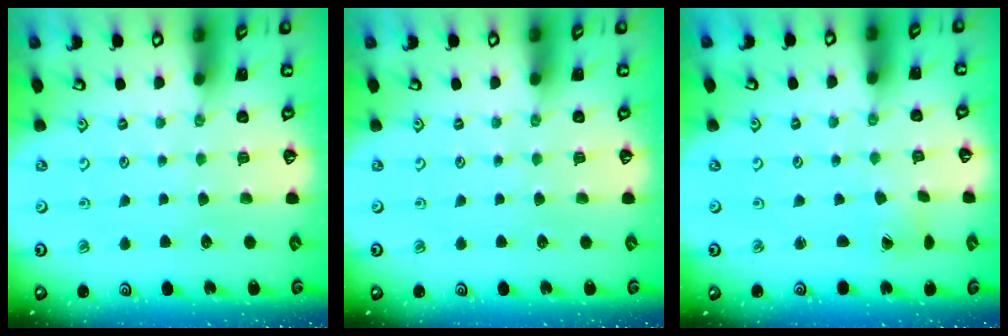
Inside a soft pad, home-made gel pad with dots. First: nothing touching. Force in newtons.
{"total": 0.0}
{"total": 1.4, "press": 1.4, "slide": 0.3}